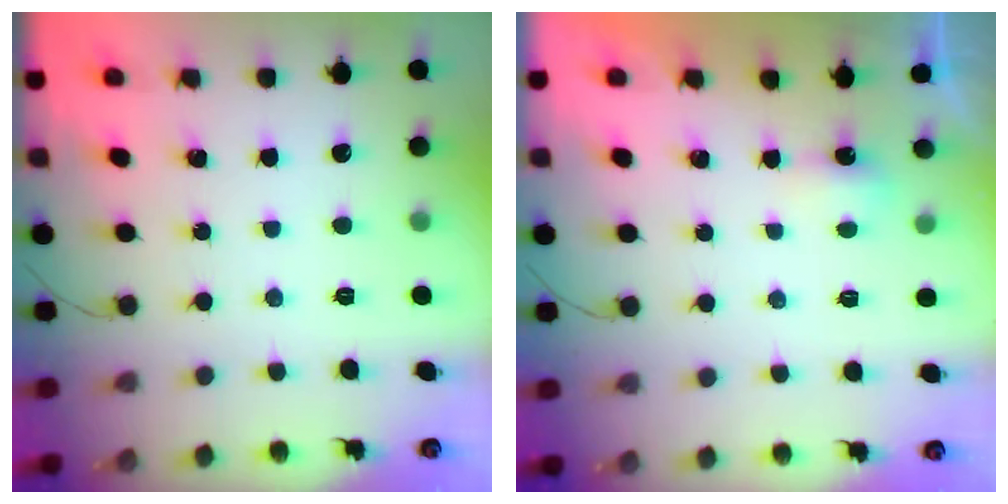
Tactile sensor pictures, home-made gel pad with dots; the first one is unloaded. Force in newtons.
{"total": 2.9, "press": 2.8, "slide": 0.6}